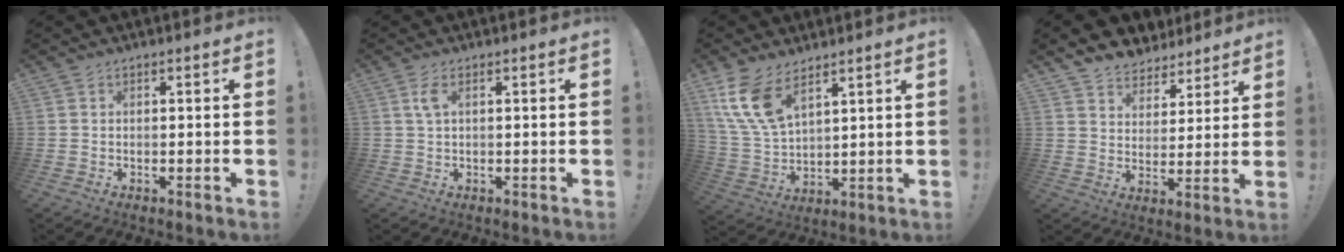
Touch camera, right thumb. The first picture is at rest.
{"total": 3.1, "force": [1.0, 1.0, 2.8], "torque": [-0.050, 0.000, 0.016]}
{"total": 12.4, "force": [7.8, 5.6, 7.8], "torque": [-0.167, -0.040, 0.149]}
{"total": 6.6, "force": [5.0, 4.2, 0.7], "torque": [-0.014, -0.048, 0.099]}